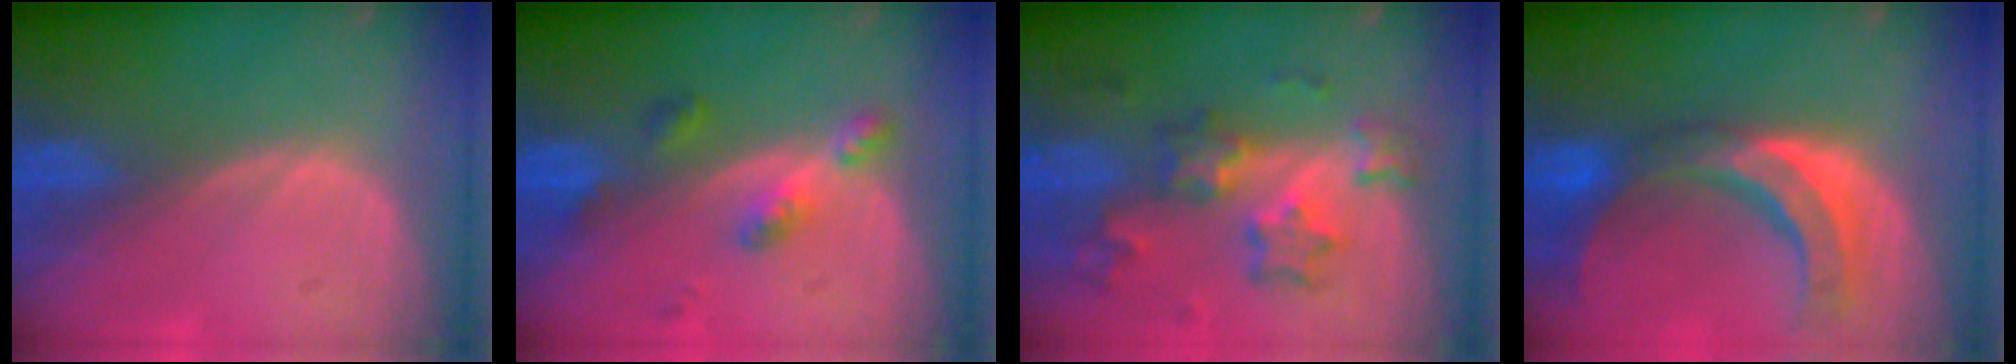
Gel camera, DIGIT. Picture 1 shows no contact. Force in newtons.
{"total": 4.6, "press": 4.2, "slide": 1.9}
{"total": 8.6, "press": 7.5, "slide": 4.1}
{"total": 10.6, "press": 9.3, "slide": 5.0}